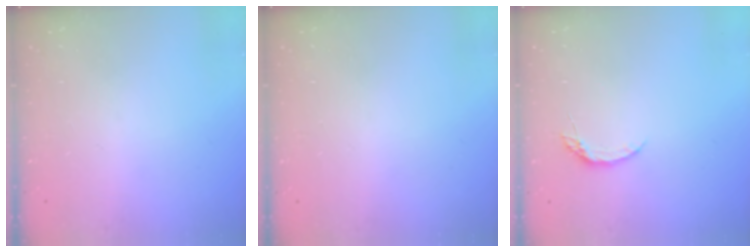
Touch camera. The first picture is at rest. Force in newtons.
{"total": 2.7, "press": 2.7, "slide": 0.2}
{"total": 4.3, "press": 4.3, "slide": 0.5}